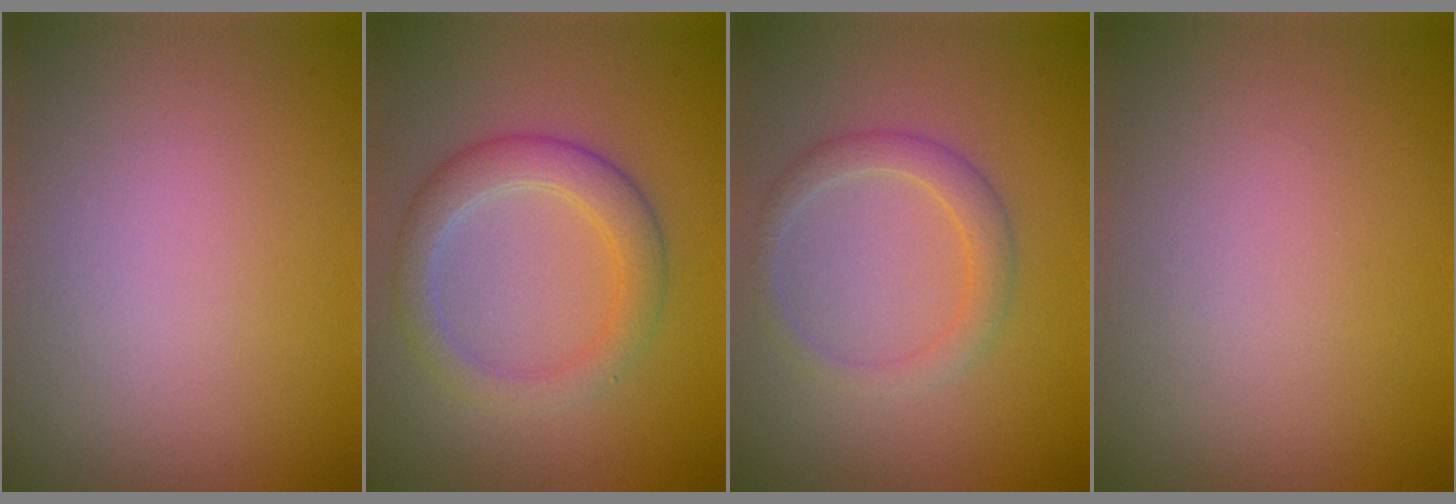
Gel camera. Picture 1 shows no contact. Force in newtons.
{"total": 3.6, "press": 3.6, "slide": 0.1}
{"total": 2.3, "press": 2.3, "slide": 0.1}
{"total": 0.0}